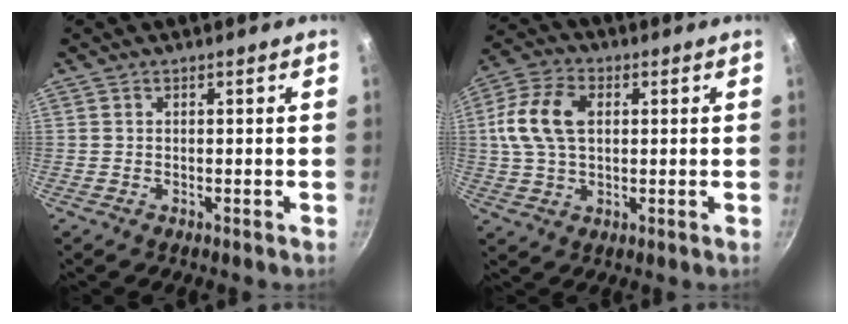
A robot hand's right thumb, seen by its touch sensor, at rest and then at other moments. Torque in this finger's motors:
{"motor_torque": [0.26, 2.10, 0.35, -0.35, 0.17]}